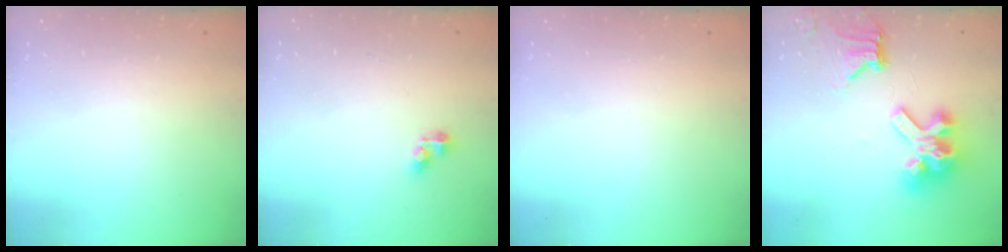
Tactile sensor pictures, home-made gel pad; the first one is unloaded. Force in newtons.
{"total": 4.9, "press": 4.8, "slide": 0.6}
{"total": 0.0}
{"total": 15.6, "press": 15.4, "slide": 2.1}